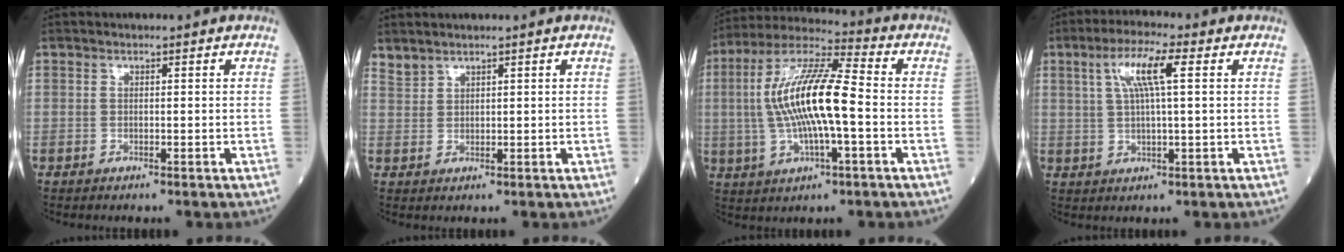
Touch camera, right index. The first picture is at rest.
{"total": 1.5, "force": [1.5, 0.1, 0.0], "torque": [-0.006, 0.010, 0.040]}
{"total": 14.6, "force": [-0.7, 2.5, 14.4], "torque": [-0.290, 0.013, -0.013]}
{"total": 7.0, "force": [2.3, 0.5, 6.6], "torque": [-0.129, 0.013, 0.045]}